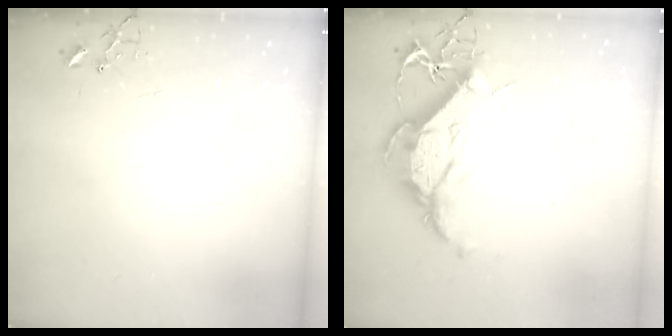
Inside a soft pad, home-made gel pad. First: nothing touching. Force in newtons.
{"total": 14.3, "press": 14.2, "slide": 1.5}